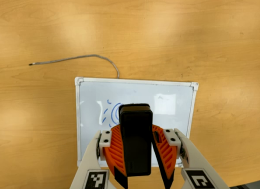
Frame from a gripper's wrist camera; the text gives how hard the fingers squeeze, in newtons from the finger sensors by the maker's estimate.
{"total": 9.2, "left": 9.0, "right": 9.5}